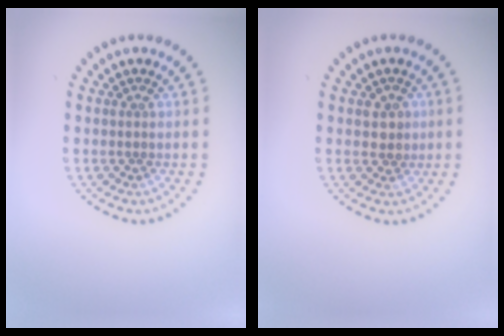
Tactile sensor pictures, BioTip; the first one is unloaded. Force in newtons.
{"total": 1.7, "press": 1.6, "slide": 0.5}